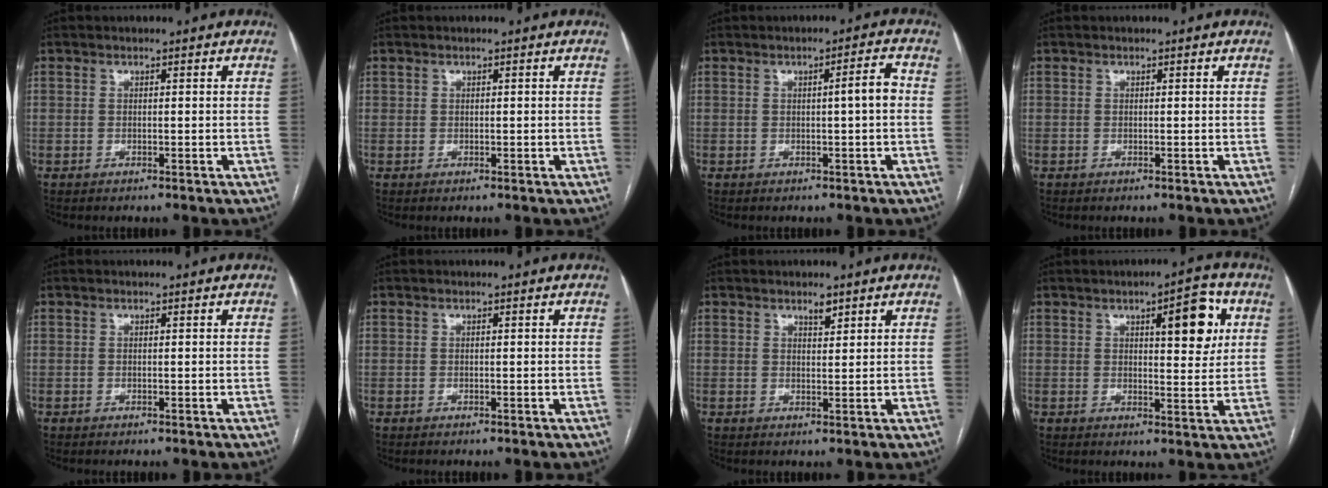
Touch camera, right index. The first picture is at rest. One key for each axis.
{"total": 0.5, "fx": 0.2, "fy": 0.4, "fz": 0.3, "tx": -0.005, "ty": 0.003, "tz": 0.004}
{"total": 3.2, "fx": 0.0, "fy": -0.1, "fz": 3.2, "tx": -0.046, "ty": 0.004, "tz": -0.001}
{"total": 0.0}
{"total": 0.0}
{"total": 0.0}
{"total": 1.9, "fx": 1.4, "fy": 0.5, "fz": 1.1, "tx": -0.019, "ty": -0.001, "tz": 0.024}
{"total": 8.2, "fx": 3.0, "fy": 2.3, "fz": 7.3, "tx": -0.096, "ty": 0.006, "tz": 0.038}